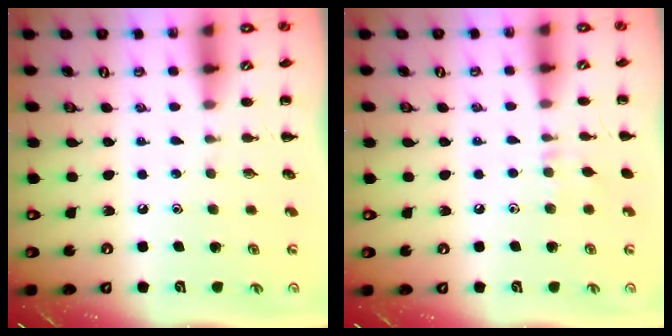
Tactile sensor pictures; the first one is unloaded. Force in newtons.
{"total": 4.8, "press": 4.5, "slide": 1.7}